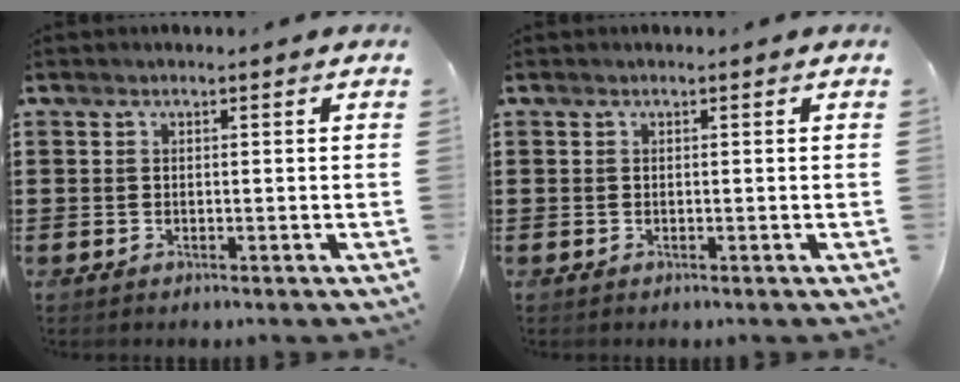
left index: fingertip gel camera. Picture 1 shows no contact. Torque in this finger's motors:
{"motor_torque": [0.00, 0.00, 0.00, 0.00]}